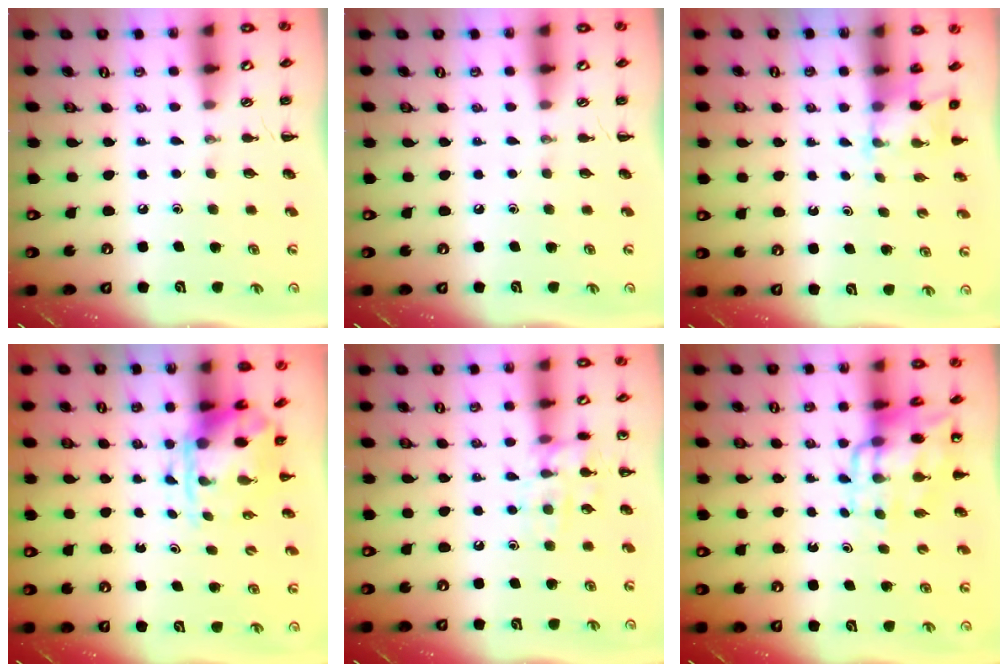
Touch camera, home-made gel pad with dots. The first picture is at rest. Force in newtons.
{"total": 0.0}
{"total": 2.3, "press": 2.2, "slide": 0.7}
{"total": 3.5, "press": 3.4, "slide": 0.9}
{"total": 10.2, "press": 10.2, "slide": 0.9}
{"total": 10.8, "press": 10.5, "slide": 2.9}